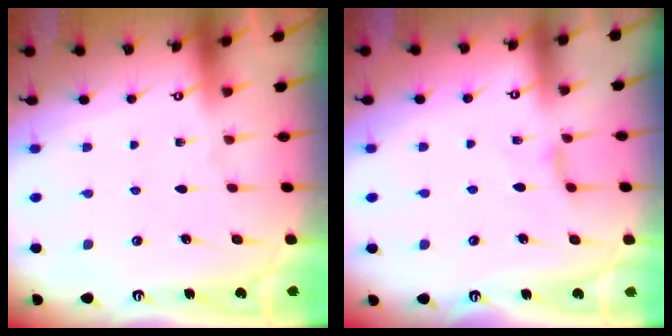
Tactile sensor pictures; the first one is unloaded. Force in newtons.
{"total": 3.0, "press": 2.9, "slide": 0.6}